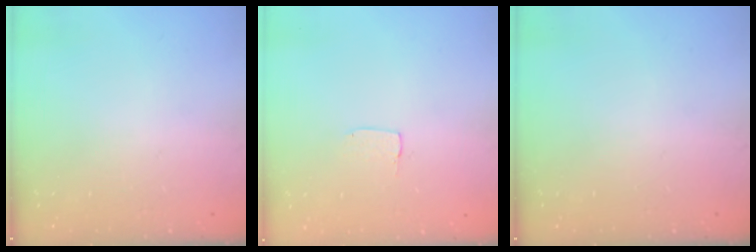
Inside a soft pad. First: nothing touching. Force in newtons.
{"total": 3.4, "press": 3.4, "slide": 0.1}
{"total": 0.0}